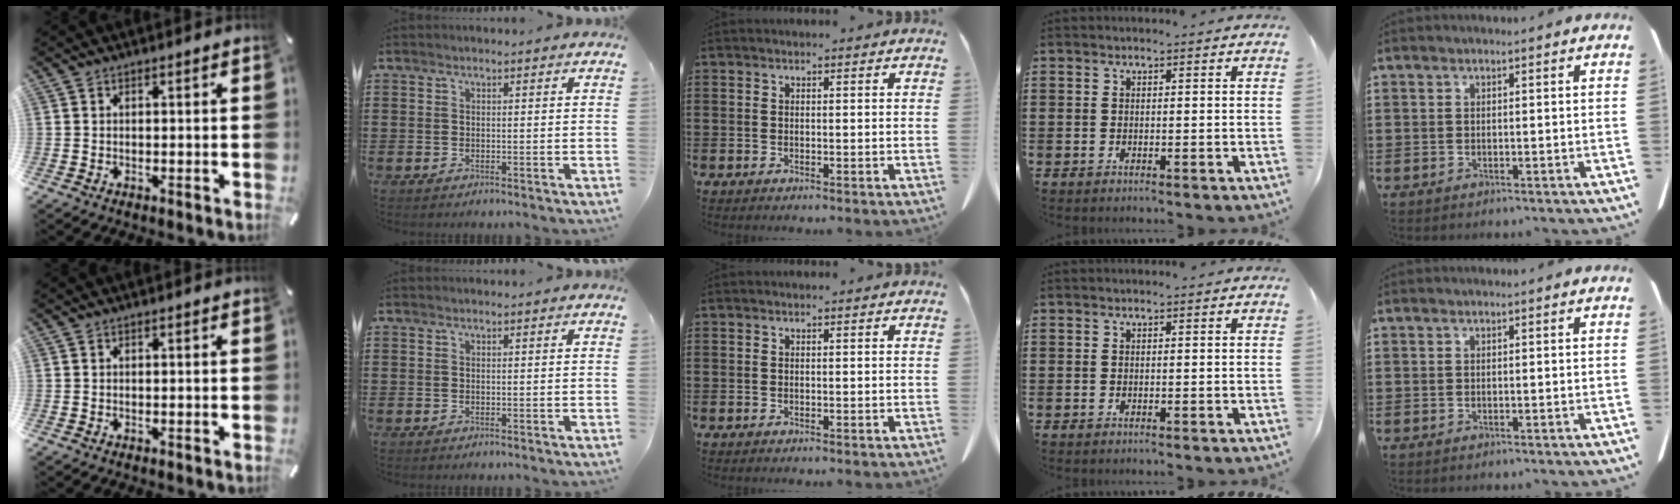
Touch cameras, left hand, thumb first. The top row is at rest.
{}